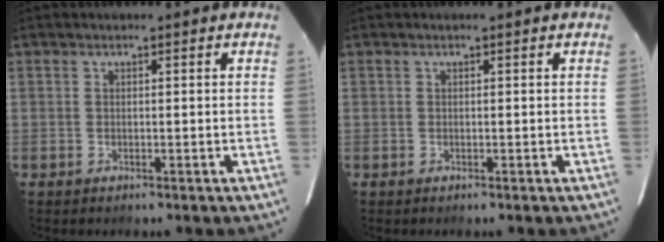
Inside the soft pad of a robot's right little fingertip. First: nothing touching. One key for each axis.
{"total": 0.0}